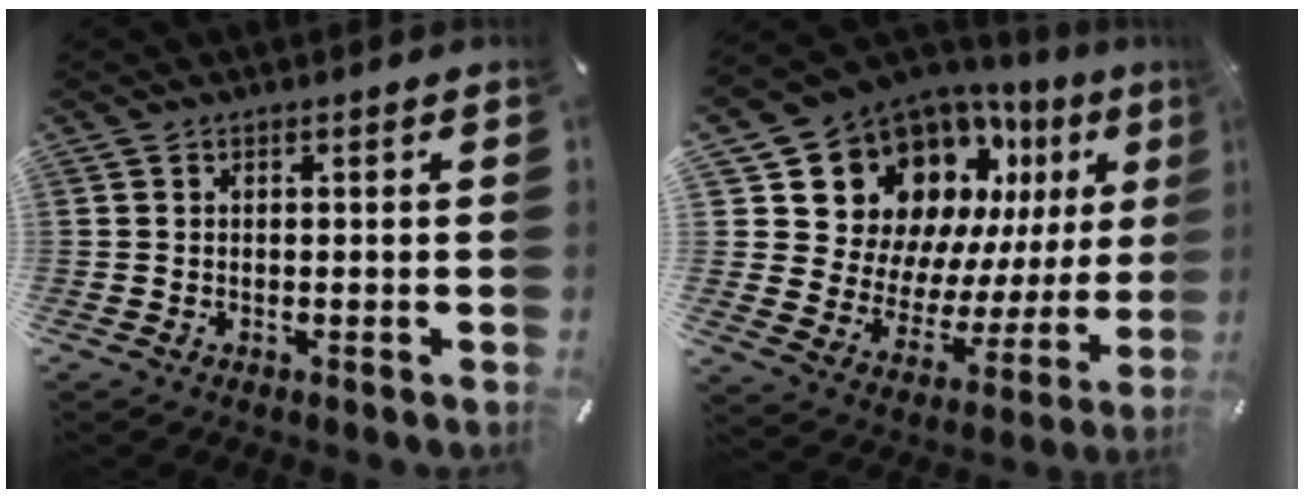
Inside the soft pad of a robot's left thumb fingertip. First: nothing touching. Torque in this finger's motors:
{"motor_torque": [1.06, 1.35, 1.99, -0.78, 0.26]}